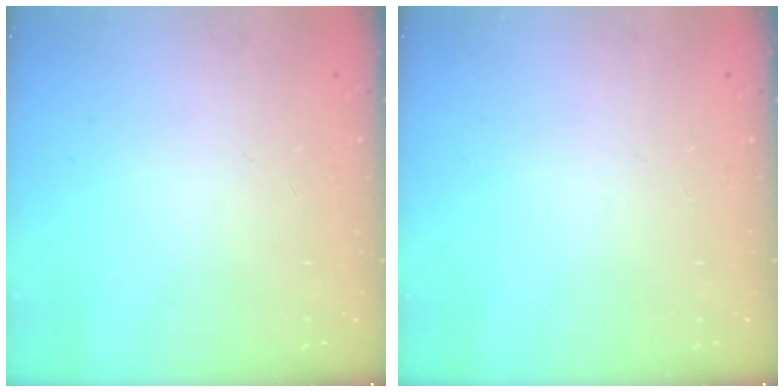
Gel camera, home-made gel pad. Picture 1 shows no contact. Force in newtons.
{"total": 0.0}